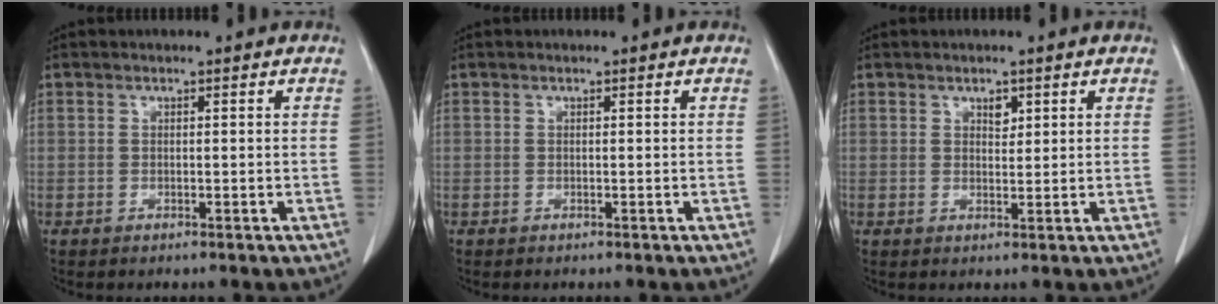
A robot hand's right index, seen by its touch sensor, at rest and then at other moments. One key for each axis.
{"total": 0.0}
{"total": 1.6, "fx": 0.9, "fy": 0.9, "fz": 1.0, "tx": -0.013, "ty": -0.004, "tz": 0.016}